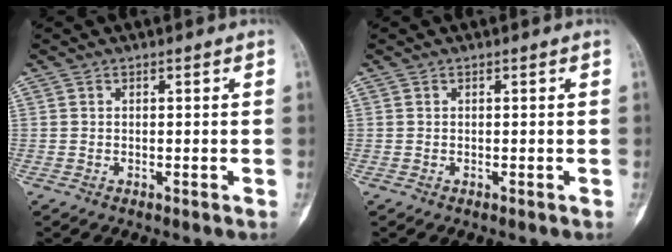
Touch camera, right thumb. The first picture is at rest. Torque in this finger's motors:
{"motor_torque": [0.06, -0.01, -0.04, -0.11, 0.02]}